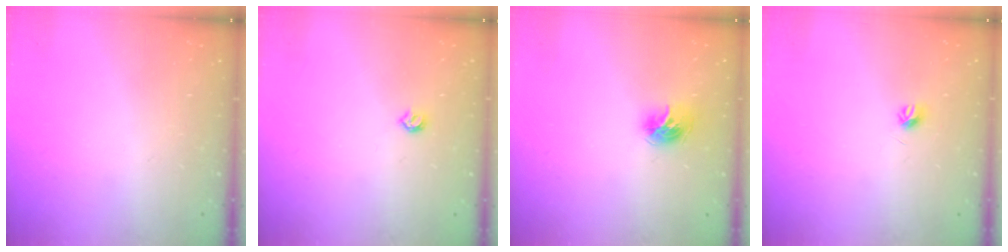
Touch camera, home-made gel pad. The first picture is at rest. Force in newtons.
{"total": 4.2, "press": 4.2, "slide": 0.7}
{"total": 9.5, "press": 9.5, "slide": 0.4}
{"total": 4.1, "press": 4.0, "slide": 0.6}